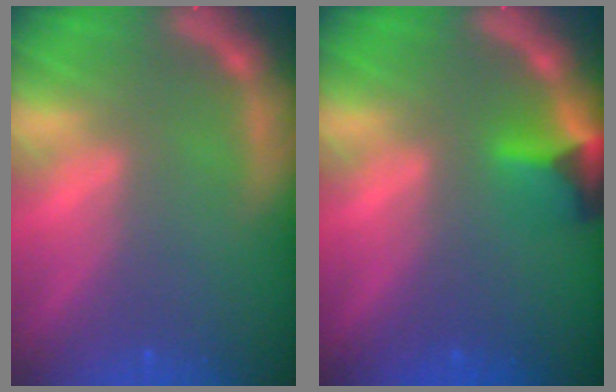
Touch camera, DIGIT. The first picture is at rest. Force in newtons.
{"total": 3.4}